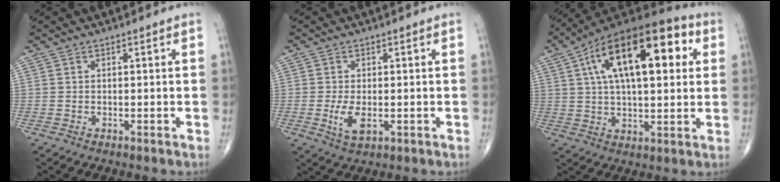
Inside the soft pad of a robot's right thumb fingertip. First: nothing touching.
{"total": 4.3, "force": [-0.8, 2.1, 3.7], "torque": [-0.075, -0.010, -0.010]}
{"total": 23.6, "force": [7.3, 10.4, 19.9], "torque": [-0.313, 0.018, 0.110]}